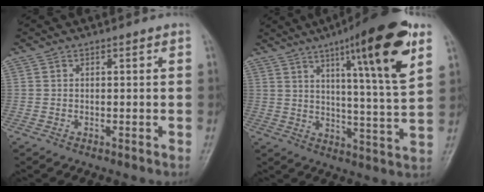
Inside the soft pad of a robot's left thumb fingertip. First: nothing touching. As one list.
[{"total": 19.3, "force": [9.7, 2.6, 16.5], "torque": [-0.228, -0.041, 0.141]}]